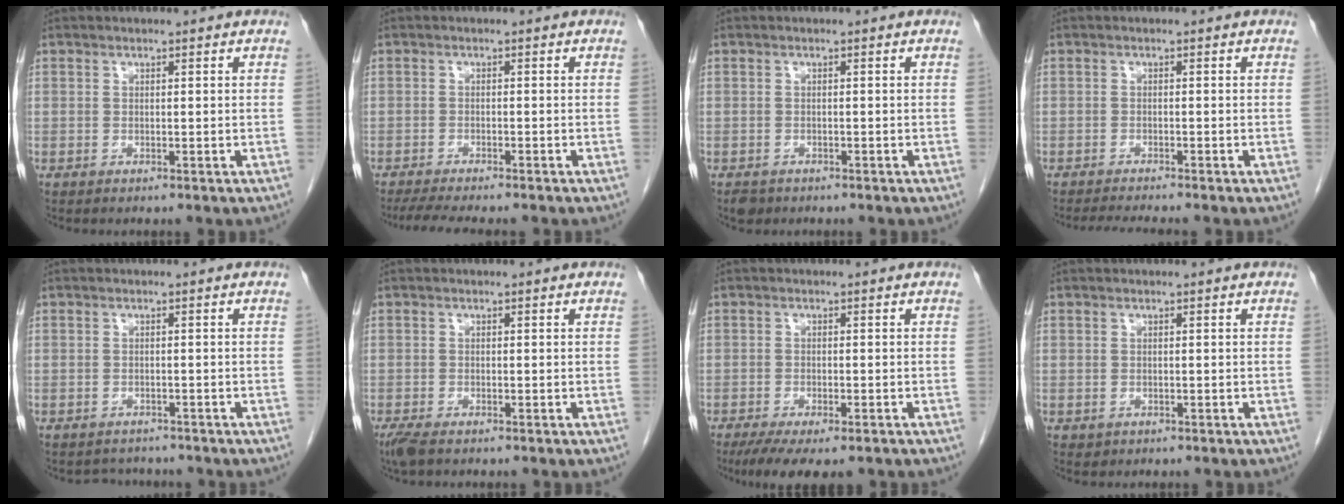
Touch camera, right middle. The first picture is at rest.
{"total": 7.6, "force": [-6.5, 0.8, 3.8], "torque": [-0.054, -0.012, -0.099]}
{"total": 1.8, "force": [-1.3, 1.1, 0.5], "torque": [-0.013, 0.001, -0.017]}
{"total": 3.7, "force": [-3.4, -0.7, 1.4], "torque": [-0.022, -0.015, -0.055]}
{"total": 2.7, "force": [-2.4, 1.1, -0.3], "torque": [0.002, 0.001, -0.037]}
{"total": 2.9, "force": [-2.1, 0.9, 1.8], "torque": [-0.043, -0.010, -0.037]}
{"total": 8.3, "force": [-6.0, 2.4, 5.1], "torque": [-0.072, -0.014, -0.091]}
{"total": 0.6, "force": [-0.2, 0.5, 0.1], "torque": [-0.004, 0.002, 0.003]}